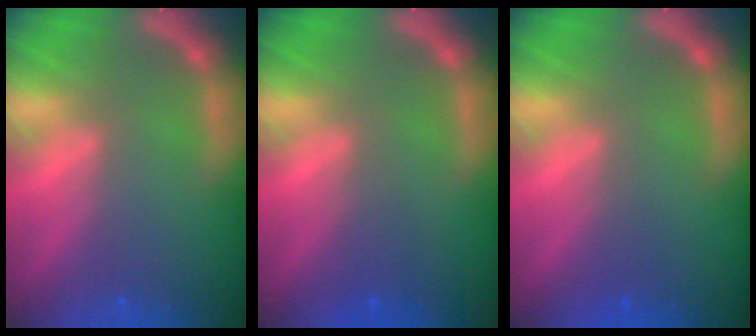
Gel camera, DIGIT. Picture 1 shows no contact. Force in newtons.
{"total": 1.5}
{"total": 0.9}